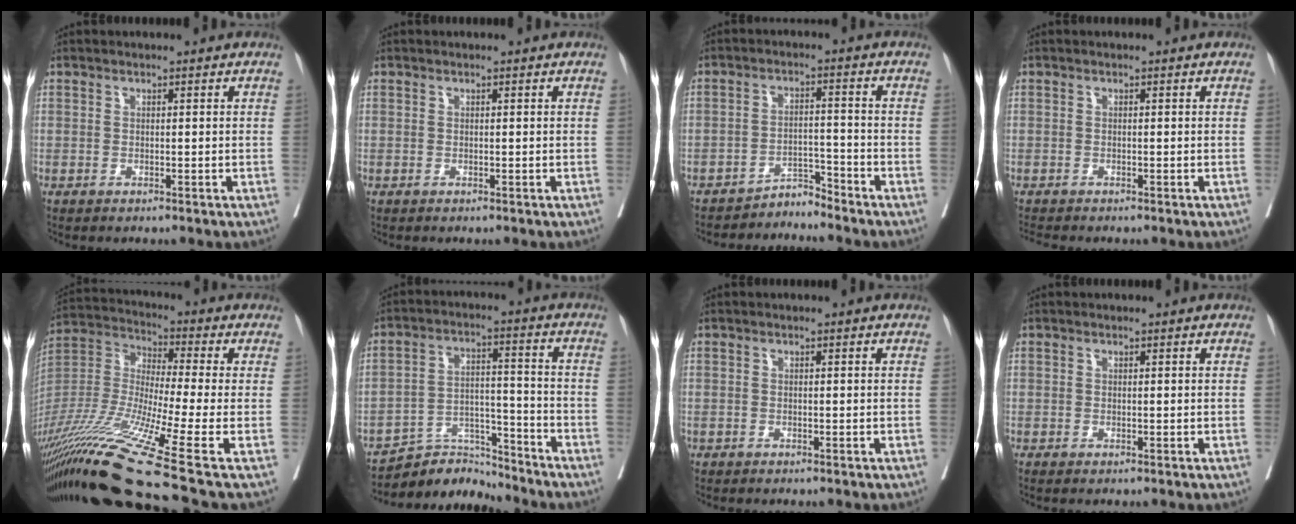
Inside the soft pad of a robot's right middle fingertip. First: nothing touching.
{"total": 0.0}
{"total": 3.4, "force": [-3.4, -0.3, -0.6], "torque": [0.018, -0.004, -0.055]}
{"total": 1.6, "force": [-1.5, -0.2, 0.4], "torque": [-0.009, -0.006, -0.029]}
{"total": 19.2, "force": [-10.8, -2.2, 15.7], "torque": [-0.337, -0.046, -0.211]}
{"total": 5.3, "force": [-5.1, 0.4, -1.3], "torque": [0.030, 0.023, -0.094]}
{"total": 0.0}
{"total": 0.0}